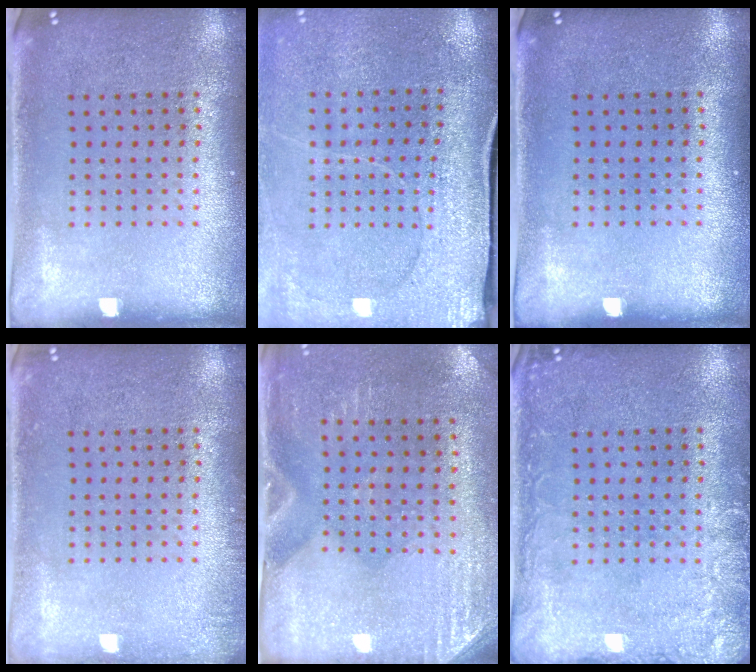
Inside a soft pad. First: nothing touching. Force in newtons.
{"total": 2.9, "press": 2.8, "slide": 0.7}
{"total": 0.0}
{"total": 1.1, "press": 1.0, "slide": 0.2}
{"total": 2.8, "press": 2.5, "slide": 1.3}
{"total": 2.6, "press": 2.6, "slide": 0.3}